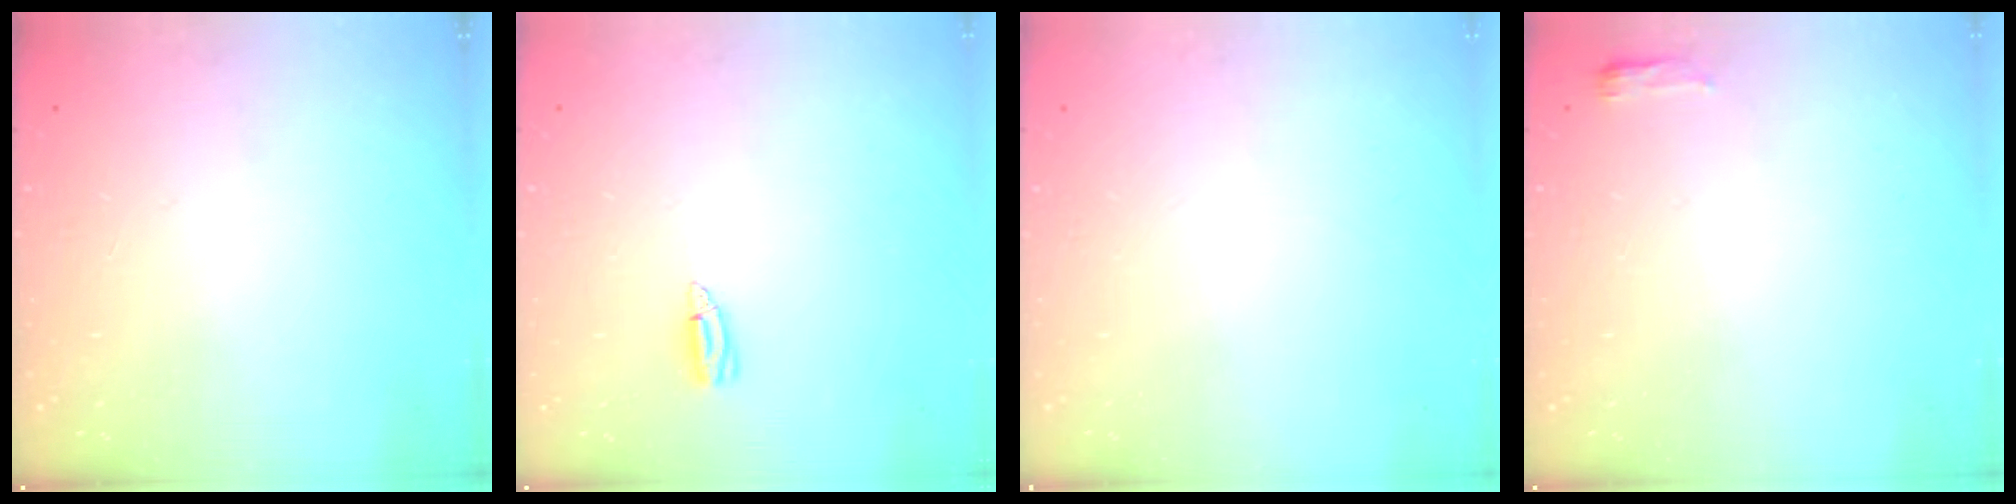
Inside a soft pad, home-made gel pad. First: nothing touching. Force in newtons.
{"total": 4.8, "press": 4.3, "slide": 2.0}
{"total": 0.0}
{"total": 2.7, "press": 2.6, "slide": 0.8}